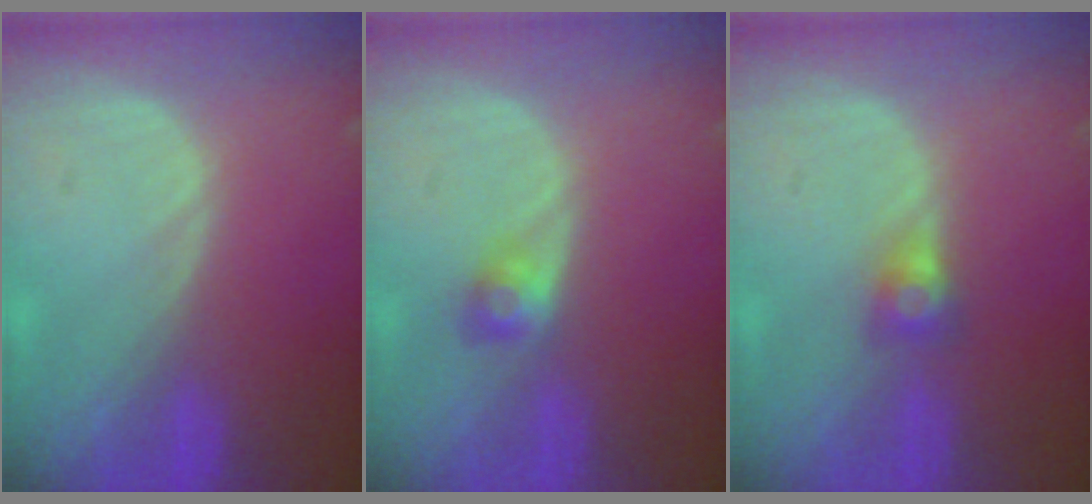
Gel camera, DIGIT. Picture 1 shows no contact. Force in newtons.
{"total": 2.4, "press": 2.3, "slide": 0.7}
{"total": 2.7, "press": 2.5, "slide": 1.0}